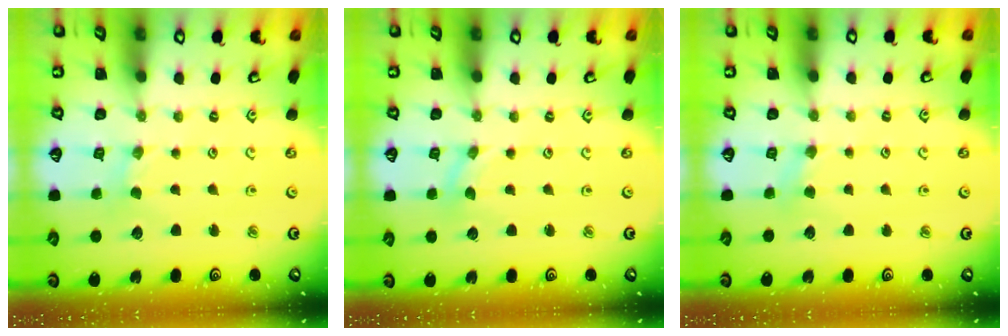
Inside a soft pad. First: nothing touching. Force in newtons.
{"total": 0.0}
{"total": 2.3, "press": 2.3, "slide": 0.4}